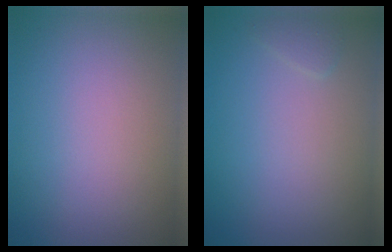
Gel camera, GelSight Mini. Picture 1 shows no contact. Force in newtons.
{"total": 0.7, "press": 0.7, "slide": 0.1}